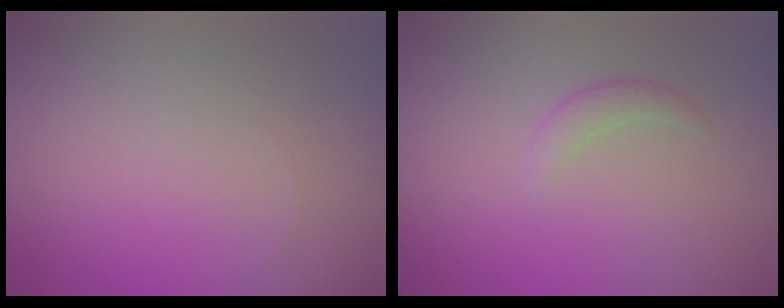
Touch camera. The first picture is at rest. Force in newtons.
{"total": 1.2, "press": 1.2, "slide": 0.0}